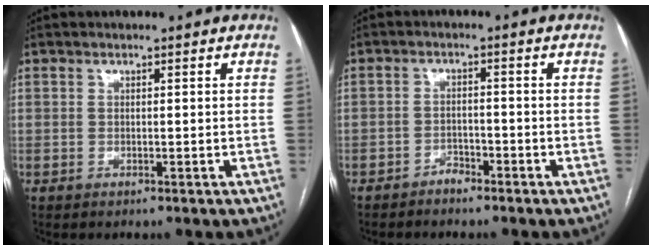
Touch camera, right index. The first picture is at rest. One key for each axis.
{"total": 2.2, "fx": -1.9, "fy": 0.9, "fz": 0.7, "tx": -0.009, "ty": 0.004, "tz": -0.031}